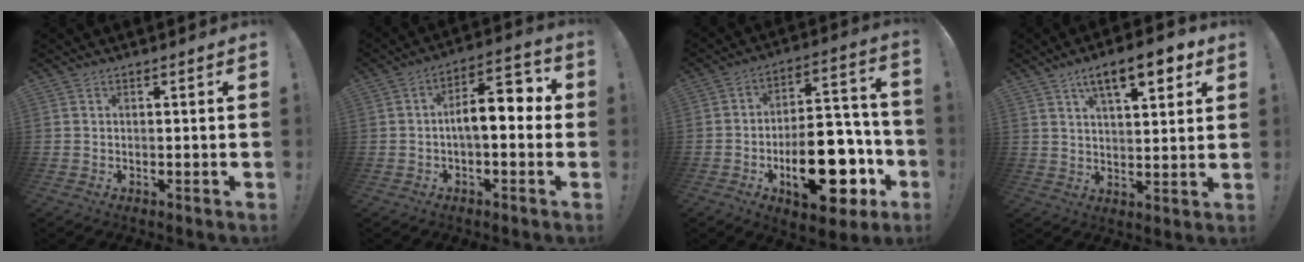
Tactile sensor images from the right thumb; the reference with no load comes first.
{"total": 11.5, "force": [-0.3, 5.0, 10.4], "torque": [-0.157, 0.013, -0.005]}
{"total": 24.5, "force": [-8.9, 12.4, 19.1], "torque": [-0.268, 0.061, -0.123]}
{"total": 12.2, "force": [6.4, 4.3, 9.5], "torque": [-0.140, -0.020, 0.104]}